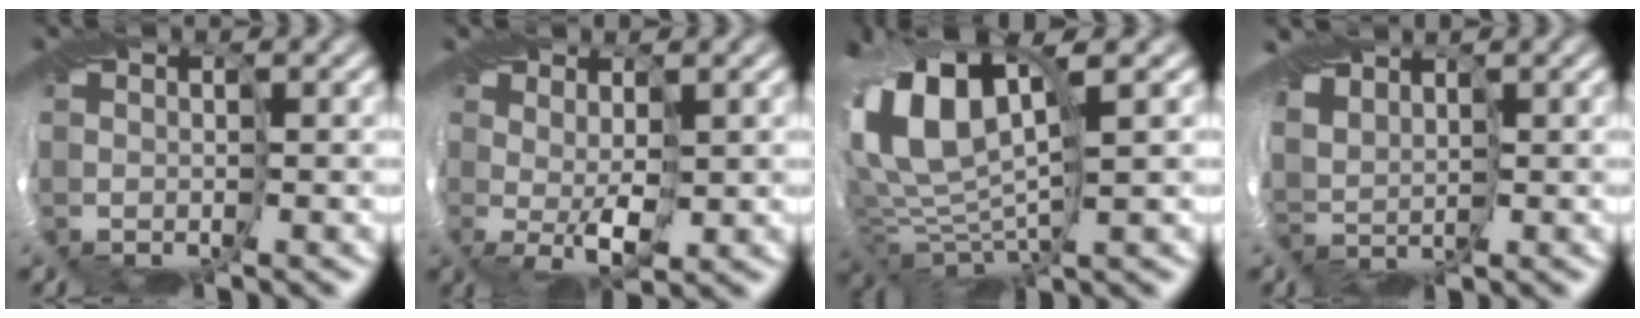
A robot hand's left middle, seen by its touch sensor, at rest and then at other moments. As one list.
[{"total": 1.3, "force": [1.0, -0.6, 0.6], "torque": [-0.014, 0.002, 0.023]}, {"total": 11.6, "force": [3.5, 5.5, 9.6], "torque": [-0.223, 0.015, 0.063]}, {"total": 3.9, "force": [1.0, 2.5, 2.8], "torque": [-0.043, -0.008, 0.015]}]